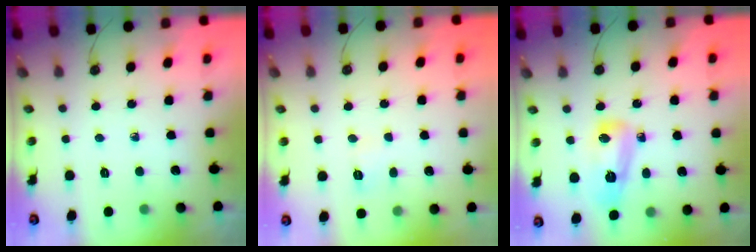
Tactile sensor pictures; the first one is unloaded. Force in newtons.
{"total": 3.5, "press": 3.5, "slide": 0.4}
{"total": 9.4, "press": 9.0, "slide": 2.7}